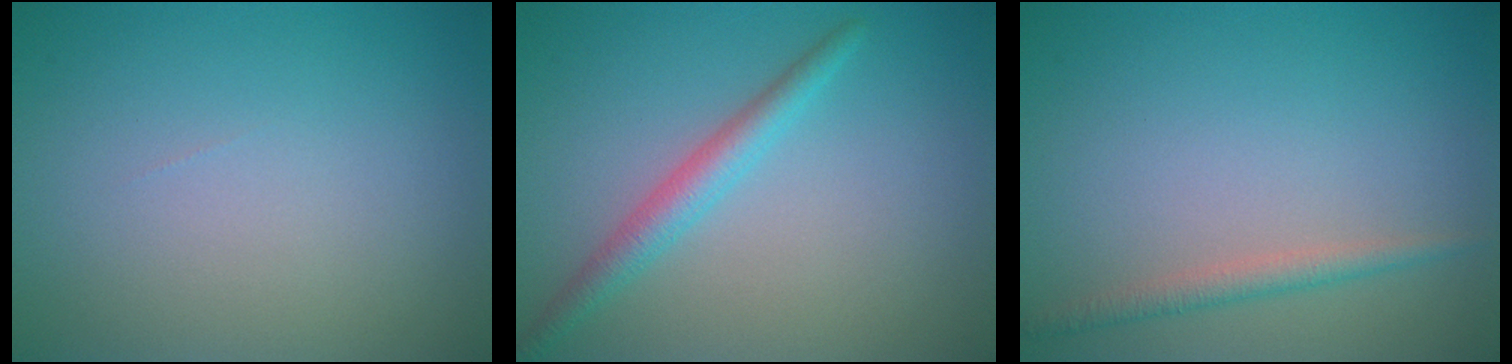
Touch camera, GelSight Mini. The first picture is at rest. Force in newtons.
{"total": 2.5, "press": 2.5, "slide": 0.1}
{"total": 1.7, "press": 1.7, "slide": 0.1}